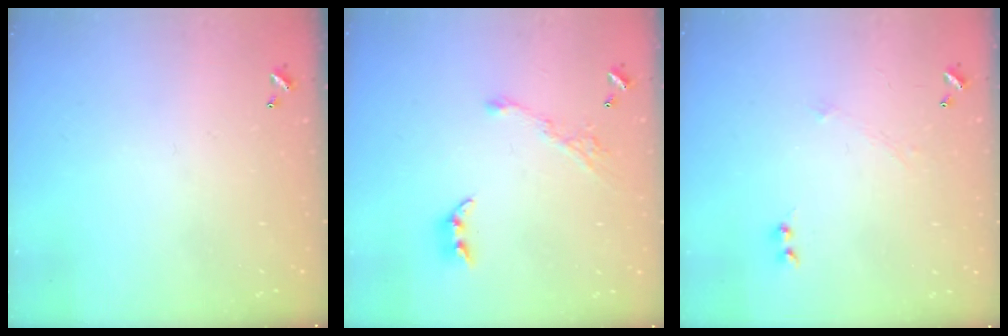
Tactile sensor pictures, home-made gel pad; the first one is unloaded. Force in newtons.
{"total": 7.9, "press": 7.9, "slide": 0.8}
{"total": 1.1, "press": 0.9, "slide": 0.5}